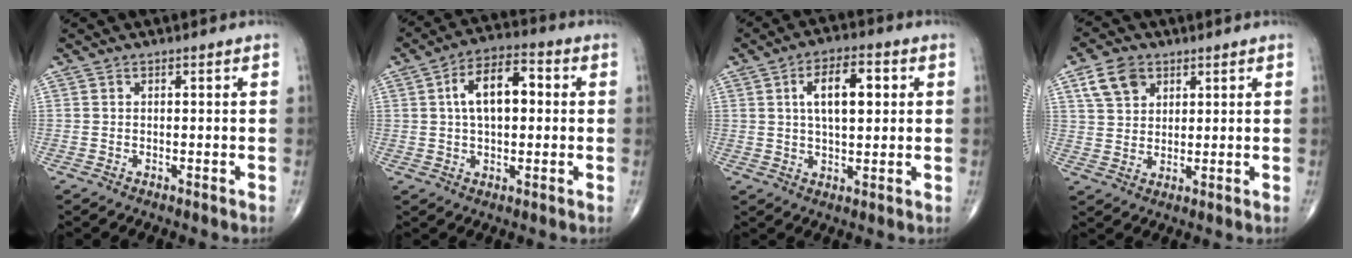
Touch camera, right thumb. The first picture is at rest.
{"total": 10.6, "force": [1.6, 5.6, 8.8], "torque": [-0.142, 0.018, 0.019]}
{"total": 9.4, "force": [2.3, 4.4, 8.0], "torque": [-0.119, 0.001, 0.033]}
{"total": 7.0, "force": [3.5, 5.0, 3.6], "torque": [-0.049, -0.009, 0.067]}